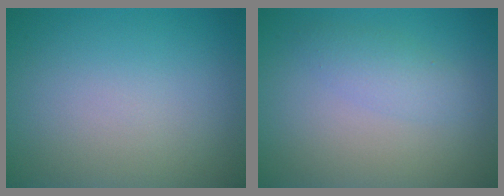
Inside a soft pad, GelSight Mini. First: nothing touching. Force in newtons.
{"total": 1.9, "press": 1.9, "slide": 0.1}